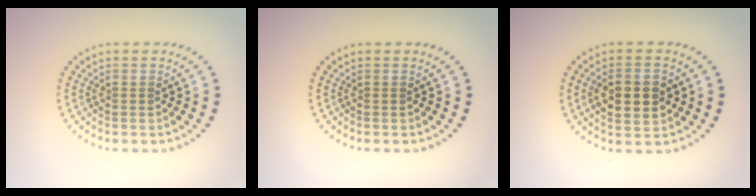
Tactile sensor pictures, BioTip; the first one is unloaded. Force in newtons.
{"total": 0.0}
{"total": 4.5, "press": 4.5, "slide": 0.3}